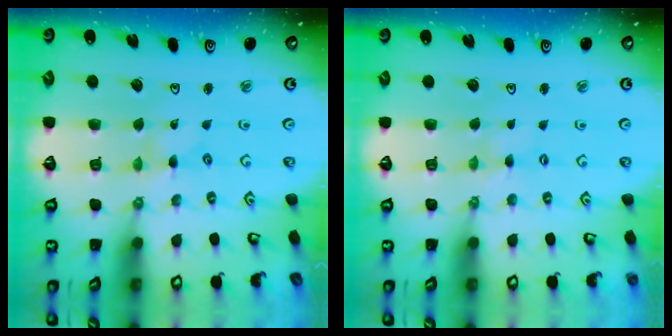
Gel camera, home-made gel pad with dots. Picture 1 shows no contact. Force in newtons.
{"total": 0.8, "press": 0.8, "slide": 0.2}